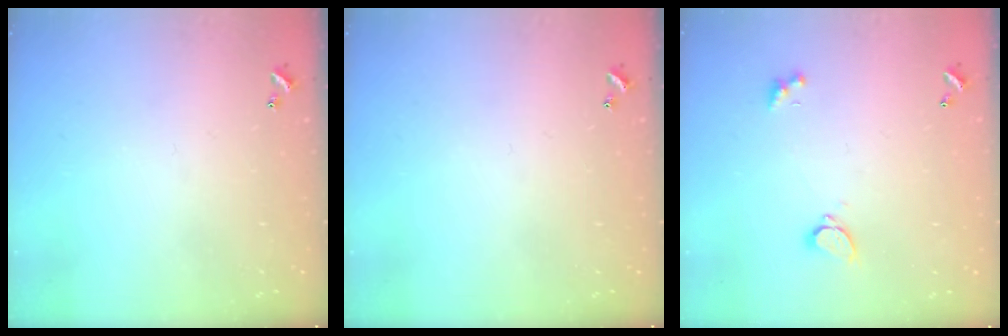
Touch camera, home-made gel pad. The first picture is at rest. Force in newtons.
{"total": 0.0}
{"total": 2.1, "press": 1.8, "slide": 1.0}